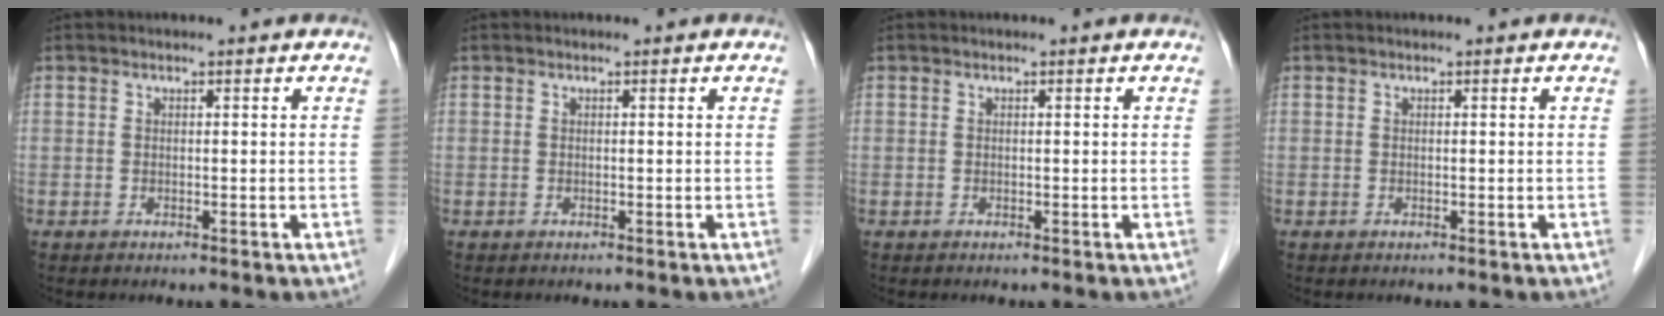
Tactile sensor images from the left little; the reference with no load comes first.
{"total": 0.0}
{"total": 0.0}
{"total": 0.0}